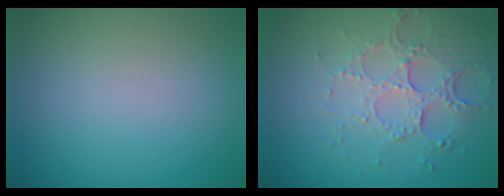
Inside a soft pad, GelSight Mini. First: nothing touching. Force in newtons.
{"total": 5.1, "press": 3.7, "slide": 3.6}